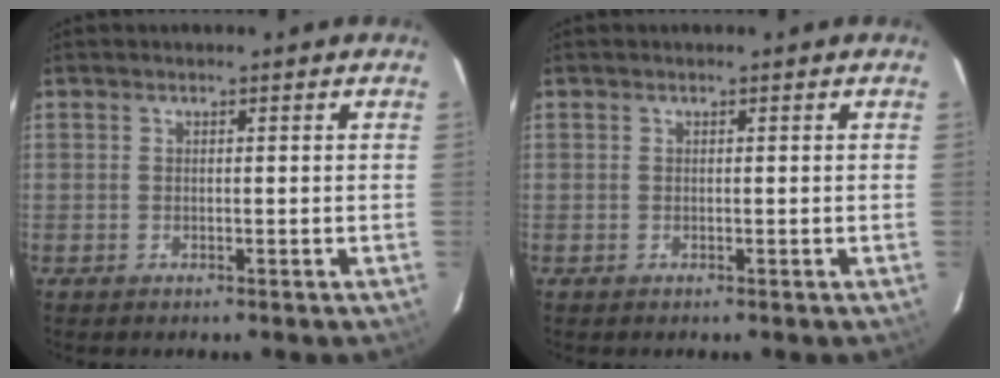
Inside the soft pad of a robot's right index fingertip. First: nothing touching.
{"total": 0.0}